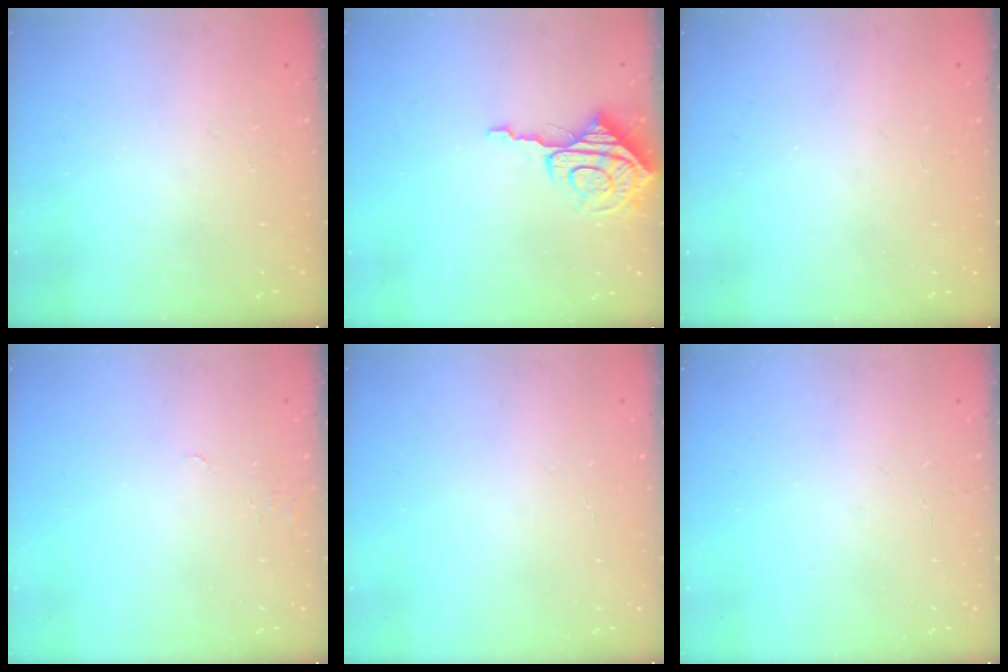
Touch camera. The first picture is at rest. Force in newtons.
{"total": 8.8, "press": 8.8, "slide": 0.6}
{"total": 0.0}
{"total": 4.3, "press": 4.3, "slide": 0.3}
{"total": 1.7, "press": 1.7, "slide": 0.1}
{"total": 1.8, "press": 1.8, "slide": 0.1}